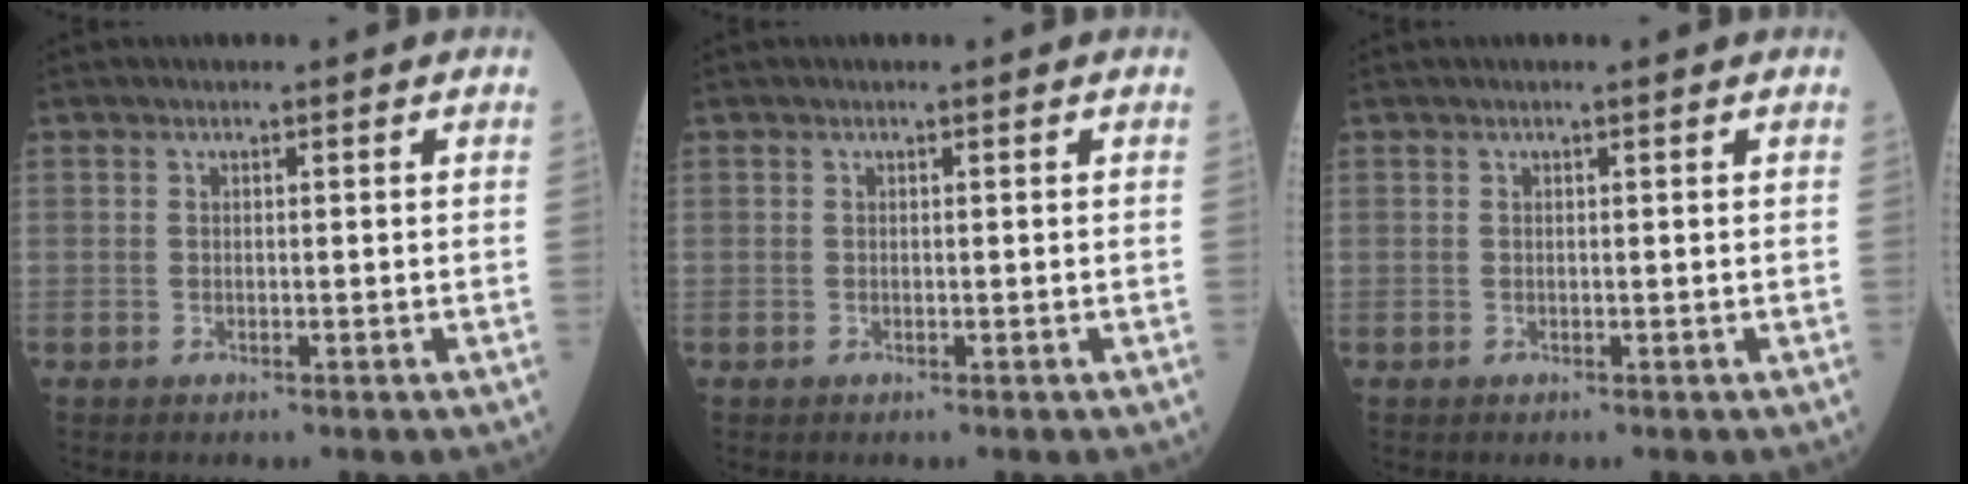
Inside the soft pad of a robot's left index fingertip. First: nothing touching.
{"total": 0.0}
{"total": 0.8, "force": [0.6, -0.2, 0.4], "torque": [-0.010, 0.006, 0.014]}